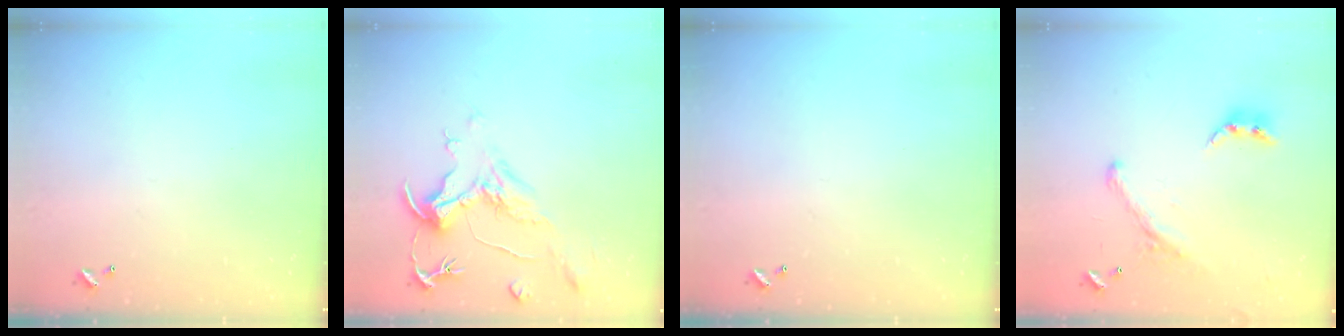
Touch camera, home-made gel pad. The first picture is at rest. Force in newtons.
{"total": 2.0, "press": 1.6, "slide": 1.2}
{"total": 0.0}
{"total": 2.2, "press": 1.9, "slide": 1.0}